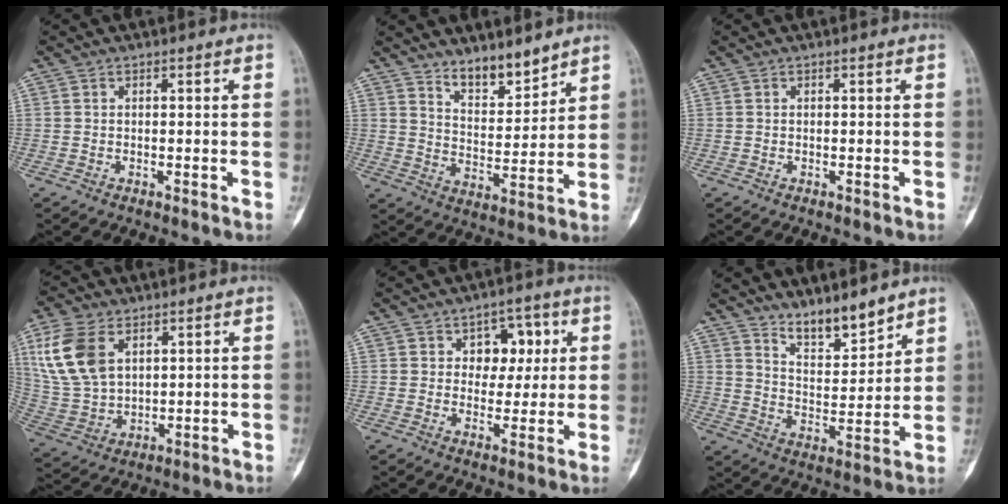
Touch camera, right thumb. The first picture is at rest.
{"total": 7.9, "force": [6.6, 2.7, 3.4], "torque": [-0.032, -0.060, 0.121]}
{"total": 0.0}
{"total": 13.5, "force": [5.4, 8.4, 9.1], "torque": [-0.185, -0.013, 0.121]}
{"total": 7.2, "force": [2.0, 5.3, 4.4], "torque": [-0.010, -0.002, 0.023]}
{"total": 8.5, "force": [7.3, 2.2, 3.7], "torque": [-0.043, -0.065, 0.135]}